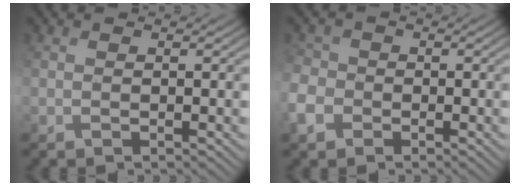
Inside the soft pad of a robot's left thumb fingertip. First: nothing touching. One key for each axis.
{"total": 4.2, "fx": -1.8, "fy": 3.5, "fz": 1.5, "tx": -0.052, "ty": -0.002, "tz": -0.055}